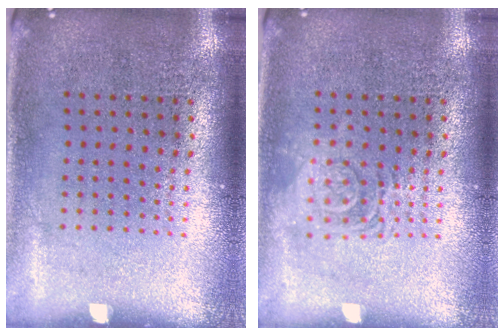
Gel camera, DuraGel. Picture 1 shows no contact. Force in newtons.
{"total": 2.5, "press": 2.5, "slide": 0.5}